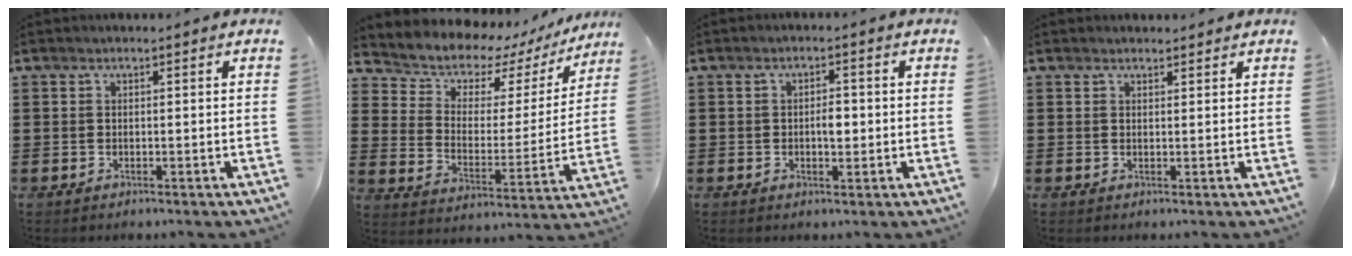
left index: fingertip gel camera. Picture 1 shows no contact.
{"total": 6.2, "force": [5.5, 2.7, 0.6], "torque": [-0.054, -0.044, 0.092]}
{"total": 2.6, "force": [-0.2, 1.1, 2.3], "torque": [-0.037, 0.000, -0.006]}
{"total": 1.0, "force": [1.0, 0.3, 0.1], "torque": [-0.003, 0.002, 0.019]}